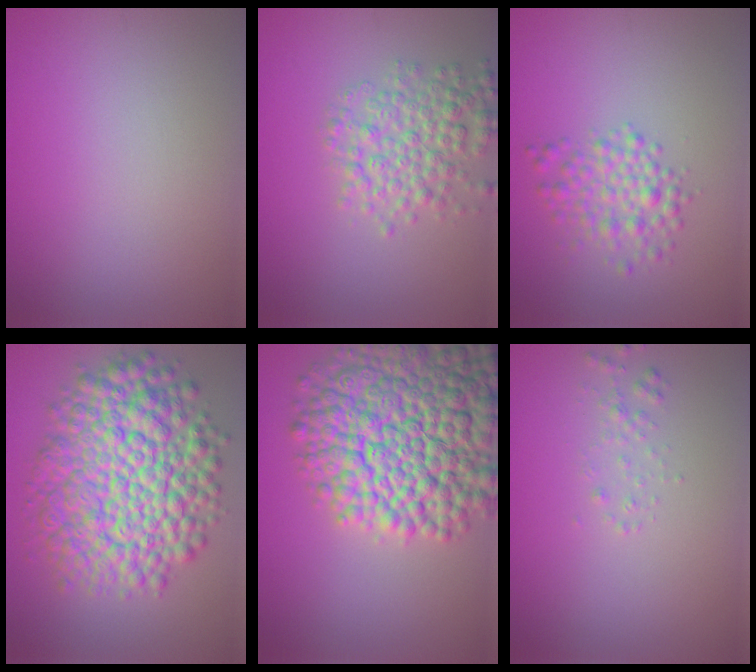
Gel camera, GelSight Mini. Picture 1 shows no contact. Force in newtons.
{"total": 4.4, "press": 4.4, "slide": 0.1}
{"total": 3.1, "press": 3.1, "slide": 0.0}
{"total": 11.6, "press": 11.6, "slide": 0.3}
{"total": 14.5, "press": 14.5, "slide": 0.6}
{"total": 1.0, "press": 1.0, "slide": 0.1}